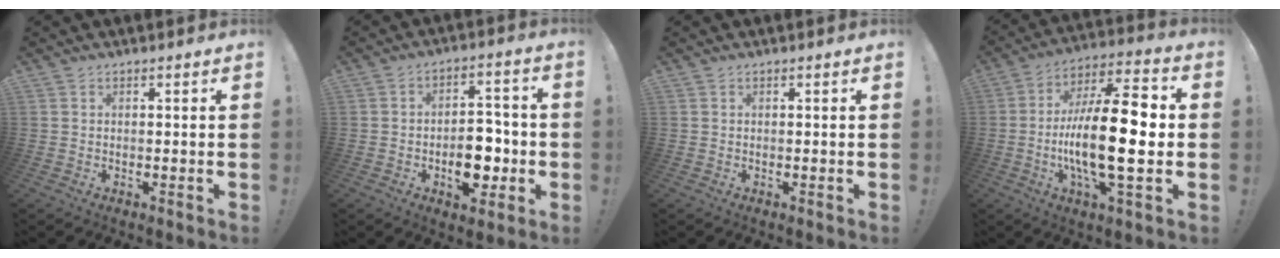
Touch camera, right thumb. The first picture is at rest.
{"total": 11.7, "force": [-3.4, 7.2, 8.6], "torque": [-0.130, 0.025, -0.050]}
{"total": 0.0}
{"total": 21.8, "force": [-2.5, 6.5, 20.7], "torque": [-0.378, -0.001, -0.044]}